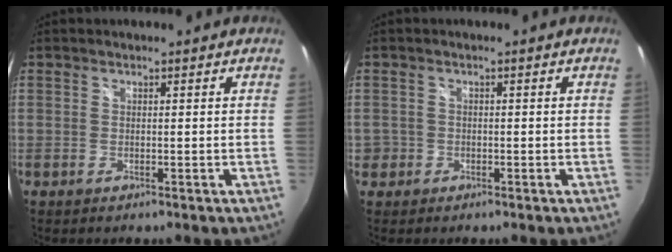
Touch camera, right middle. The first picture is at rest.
{"total": 2.4, "force": [-0.8, 2.2, 0.3], "torque": [-0.010, 0.000, -0.013]}